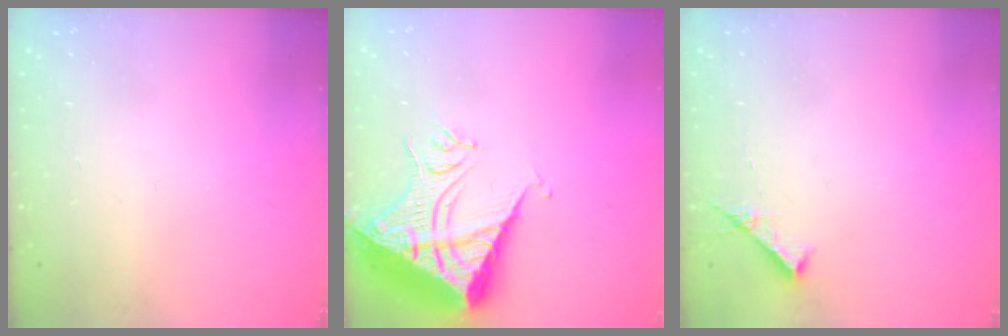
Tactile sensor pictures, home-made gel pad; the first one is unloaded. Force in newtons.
{"total": 12.5, "press": 12.5, "slide": 1.2}
{"total": 6.9, "press": 6.9, "slide": 0.7}